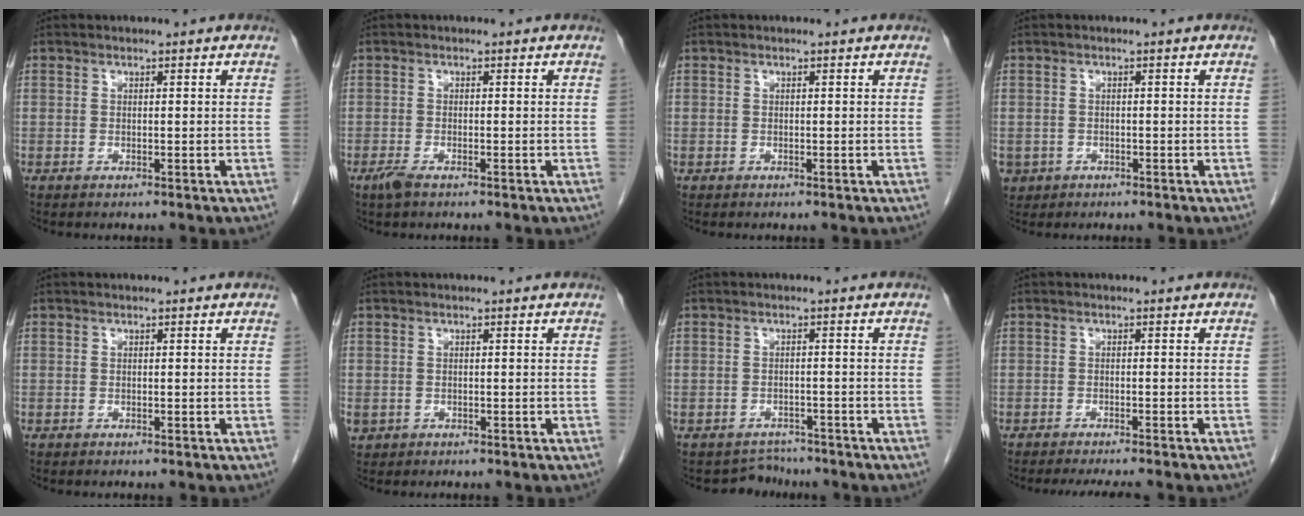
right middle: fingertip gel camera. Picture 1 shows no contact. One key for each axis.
{"total": 1.8, "fx": -1.2, "fy": 0.5, "fz": 1.2, "tx": -0.032, "ty": -0.004, "tz": -0.023}
{"total": 0.0}
{"total": 3.1, "fx": -1.5, "fy": 2.7, "fz": 0.6, "tx": -0.012, "ty": 0.000, "tz": -0.023}
{"total": 0.0}
{"total": 1.4, "fx": -0.3, "fy": 1.3, "fz": 0.5, "tx": -0.017, "ty": 0.000, "tz": 0.005}
{"total": 3.2, "fx": -2.8, "fy": 1.2, "fz": -1.0, "tx": 0.013, "ty": 0.009, "tz": -0.041}
{"total": 5.7, "fx": -5.0, "fy": 0.4, "fz": 2.6, "tx": -0.028, "ty": -0.010, "tz": -0.073}